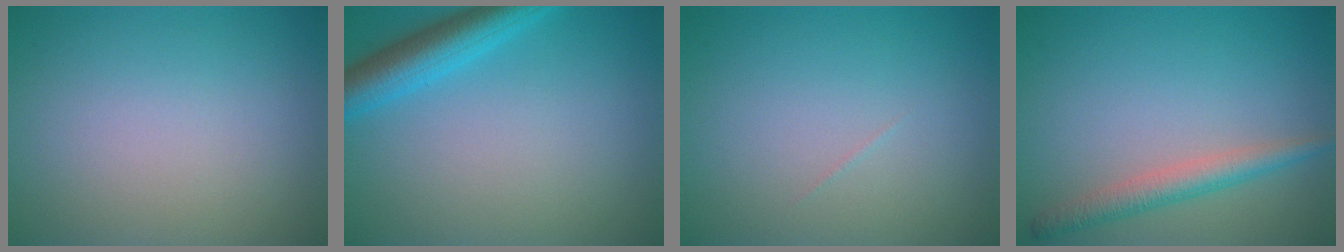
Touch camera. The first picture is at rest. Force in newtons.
{"total": 4.5, "press": 4.5, "slide": 0.3}
{"total": 0.0}
{"total": 2.8, "press": 2.8, "slide": 0.2}